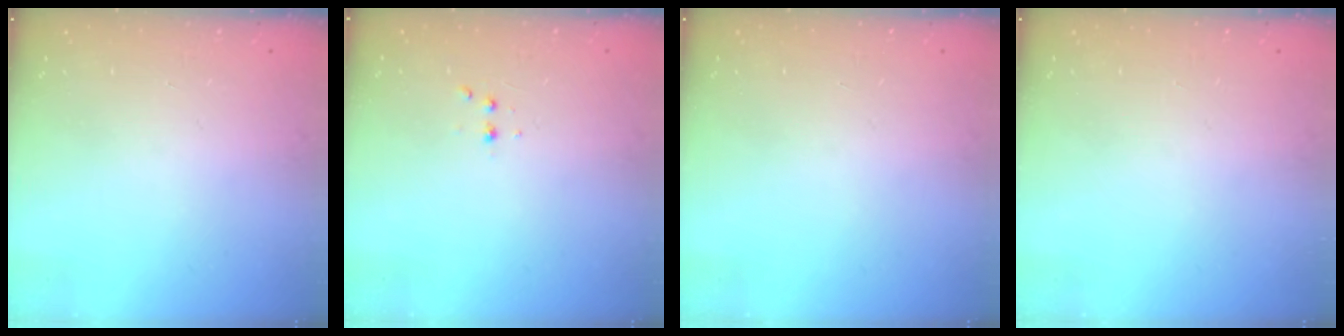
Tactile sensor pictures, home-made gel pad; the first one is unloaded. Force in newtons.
{"total": 2.9, "press": 2.7, "slide": 1.0}
{"total": 0.0}
{"total": 0.0}